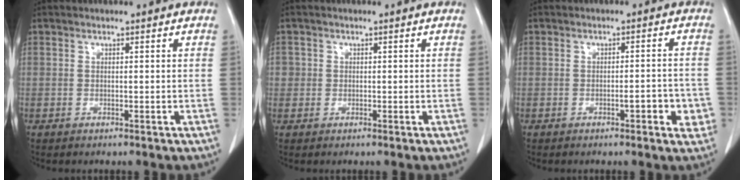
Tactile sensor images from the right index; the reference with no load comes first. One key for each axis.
{"total": 1.4, "fx": -0.2, "fy": 1.3, "fz": 0.2, "tx": 0.007, "ty": 0.005, "tz": -0.005}
{"total": 4.3, "fx": -1.7, "fy": 1.1, "fz": 3.8, "tx": -0.045, "ty": 0.004, "tz": -0.019}